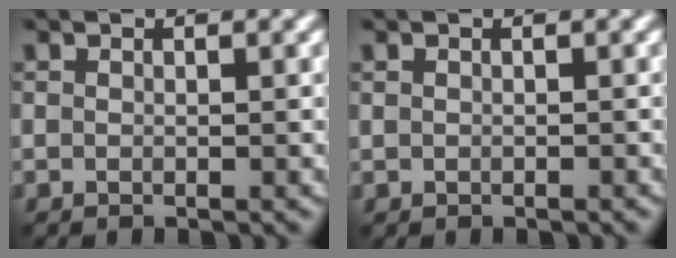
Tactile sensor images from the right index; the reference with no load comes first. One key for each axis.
{"total": 0.0}